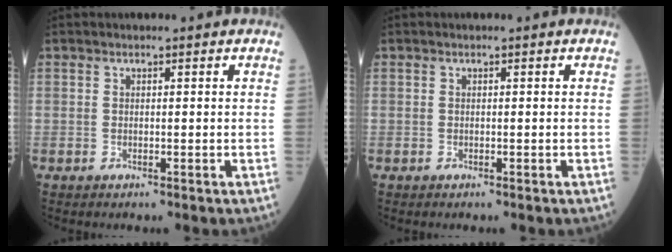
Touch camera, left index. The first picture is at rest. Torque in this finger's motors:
{"motor_torque": [-0.06, 0.09, -0.02, 0.00]}